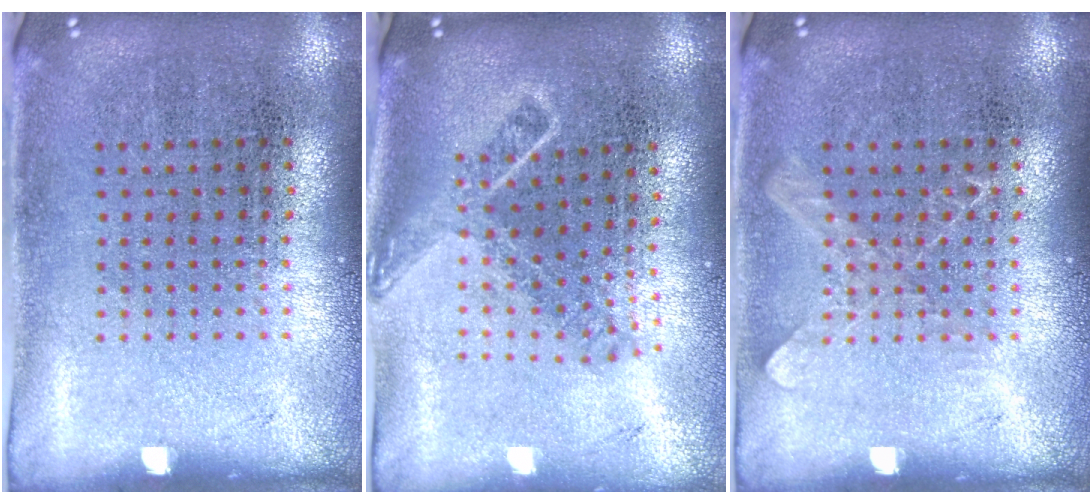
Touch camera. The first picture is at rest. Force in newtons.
{"total": 1.7, "press": 1.2, "slide": 1.1}
{"total": 1.0, "press": 1.0, "slide": 0.3}